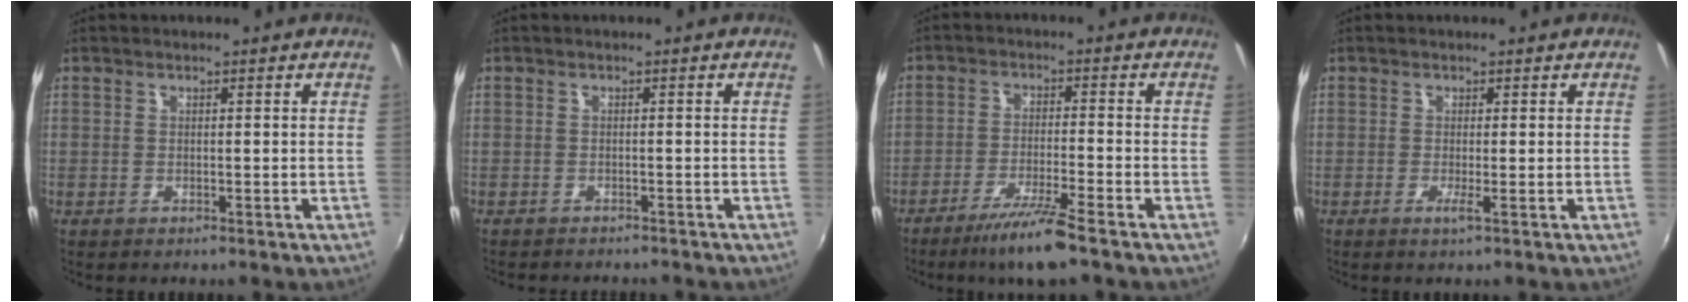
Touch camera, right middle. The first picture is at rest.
{"total": 3.6, "force": [-3.3, 0.8, 1.1], "torque": [-0.028, -0.012, -0.050]}
{"total": 8.1, "force": [-6.0, -0.1, 5.5], "torque": [-0.120, -0.010, -0.106]}
{"total": 1.1, "force": [-0.3, -0.4, 1.0], "torque": [-0.021, -0.007, -0.008]}